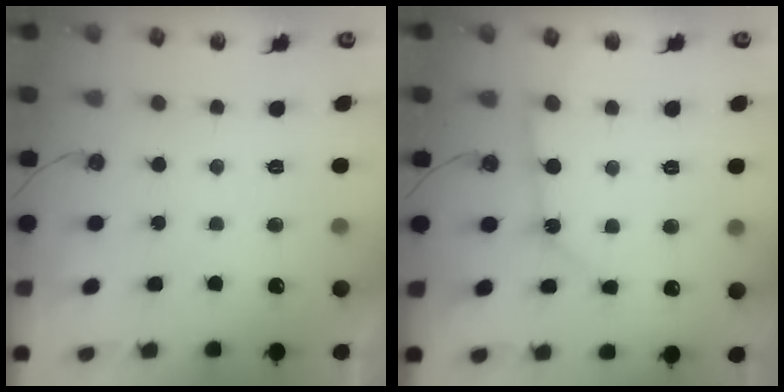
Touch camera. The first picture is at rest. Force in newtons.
{"total": 8.5, "press": 8.4, "slide": 0.8}